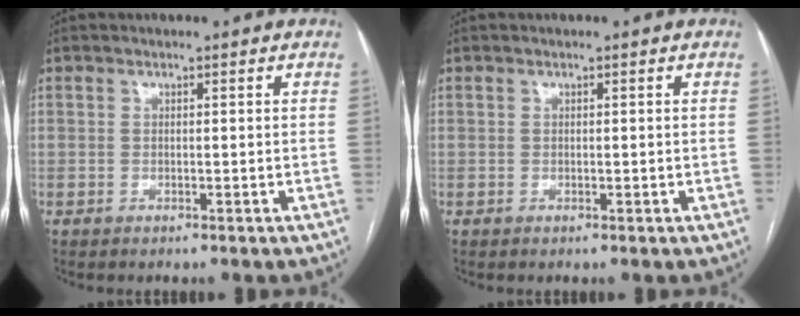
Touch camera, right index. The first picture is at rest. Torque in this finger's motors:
{"motor_torque": [-0.16, 0.14, -0.02, 0.00]}